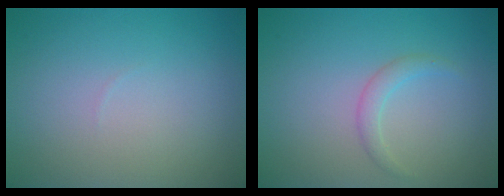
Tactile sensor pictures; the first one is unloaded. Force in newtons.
{"total": 1.3, "press": 1.3, "slide": 0.1}